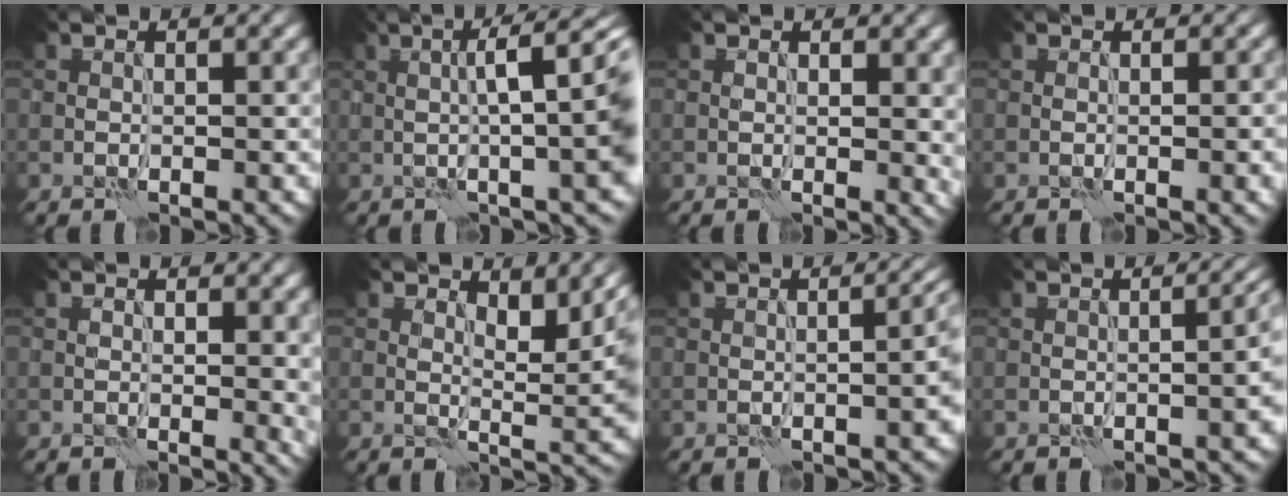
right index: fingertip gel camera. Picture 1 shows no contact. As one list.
[{"total": 9.1, "force": [1.4, 2.5, 8.6], "torque": [-0.086, 0.021, 0.013]}, {"total": 2.2, "force": [0.4, 1.2, 1.8], "torque": [-0.022, -0.003, 0.007]}, {"total": 2.0, "force": [-0.2, 0.5, 1.9], "torque": [-0.025, -0.001, -0.002]}, {"total": 2.9, "force": [0.4, 1.4, 2.5], "torque": [-0.030, -0.004, 0.008]}, {"total": 5.2, "force": [2.0, 1.4, 4.6], "torque": [-0.063, -0.002, 0.032]}, {"total": 4.9, "force": [-0.3, 2.2, 4.4], "torque": [-0.023, 0.008, 0.002]}, {"total": 5.6, "force": [-0.3, 2.6, 4.9], "torque": [-0.019, 0.016, -0.001]}]